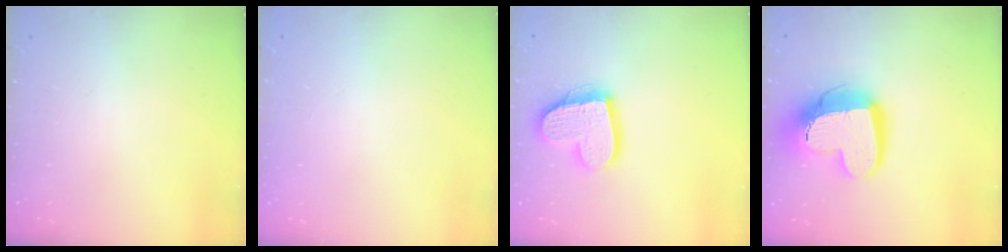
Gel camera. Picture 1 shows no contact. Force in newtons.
{"total": 0.0}
{"total": 16.4, "press": 16.4, "slide": 1.5}
{"total": 16.6, "press": 16.5, "slide": 1.6}